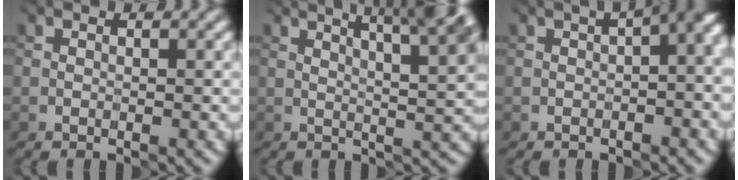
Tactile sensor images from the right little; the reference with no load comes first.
{"total": 7.9, "force": [3.6, 2.2, 6.6], "torque": [-0.059, 0.028, 0.038]}
{"total": 5.2, "force": [0.1, 2.2, 4.7], "torque": [-0.054, 0.017, 0.001]}